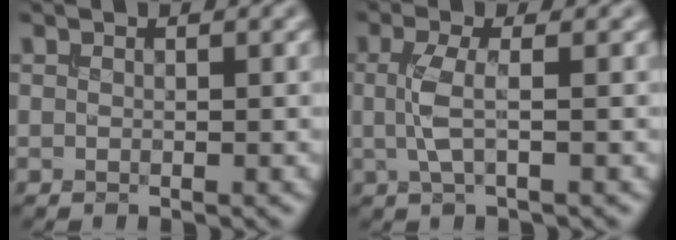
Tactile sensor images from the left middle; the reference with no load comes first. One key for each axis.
{"total": 2.5, "fx": 0.0, "fy": 0.7, "fz": 2.4, "tx": -0.058, "ty": 0.000, "tz": 0.000}